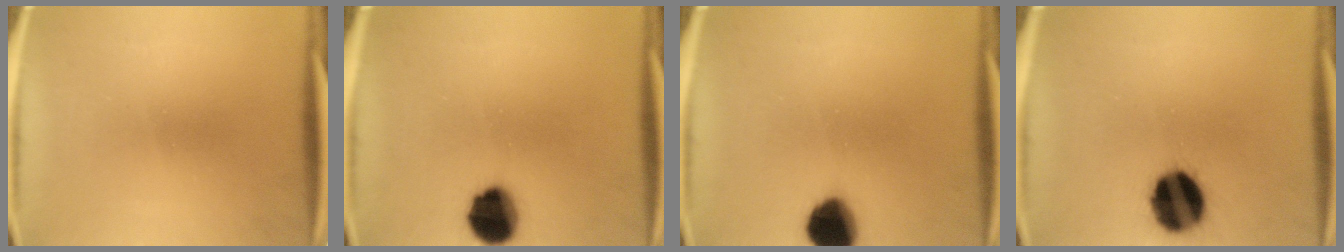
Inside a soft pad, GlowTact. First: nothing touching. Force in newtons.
{"total": 10.8}
{"total": 10.5}
{"total": 14.7}